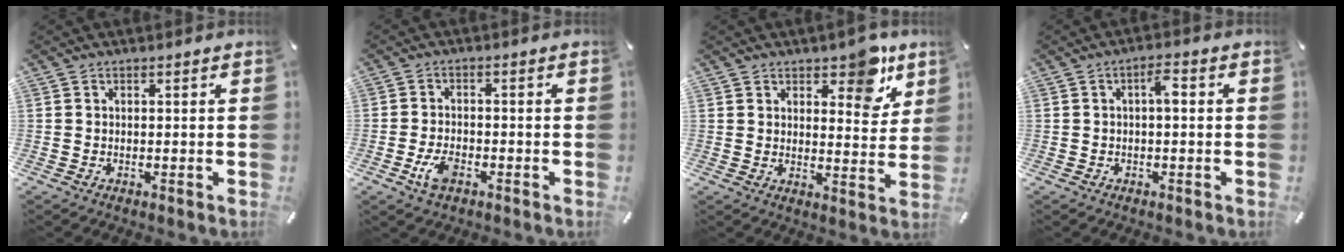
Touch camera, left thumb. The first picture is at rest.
{"total": 5.1, "force": [-2.3, 2.9, 3.5], "torque": [-0.082, 0.004, -0.046]}
{"total": 8.8, "force": [6.2, 4.5, 4.3], "torque": [-0.025, -0.044, 0.100]}
{"total": 3.6, "force": [0.2, 1.3, 3.3], "torque": [-0.059, 0.013, -0.004]}